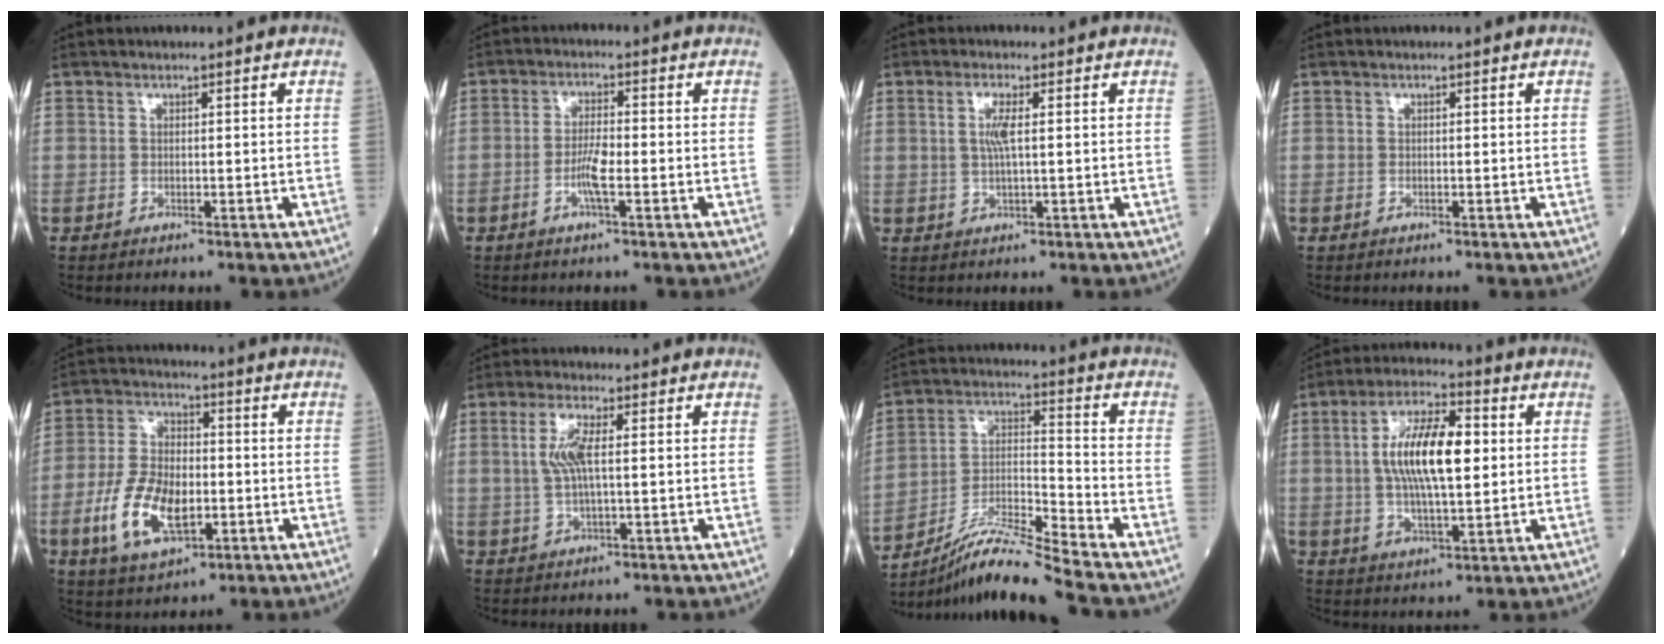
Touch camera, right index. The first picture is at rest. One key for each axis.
{"total": 4.0, "fx": -1.5, "fy": 0.3, "fz": 3.7, "tx": -0.072, "ty": -0.002, "tz": -0.031}
{"total": 3.3, "fx": 0.6, "fy": 0.4, "fz": 3.2, "tx": -0.068, "ty": 0.002, "tz": 0.012}
{"total": 0.0}
{"total": 11.9, "fx": -3.4, "fy": 5.8, "fz": 9.8, "tx": -0.208, "ty": 0.003, "tz": -0.060}
{"total": 4.7, "fx": 0.8, "fy": 0.9, "fz": 4.6, "tx": -0.103, "ty": 0.005, "tz": 0.016}
{"total": 12.0, "fx": -10.6, "fy": -2.1, "fz": 5.1, "tx": -0.100, "ty": -0.006, "tz": -0.194}
{"total": 12.8, "fx": 1.6, "fy": 4.1, "fz": 12.0, "tx": -0.228, "ty": 0.017, "tz": 0.027}